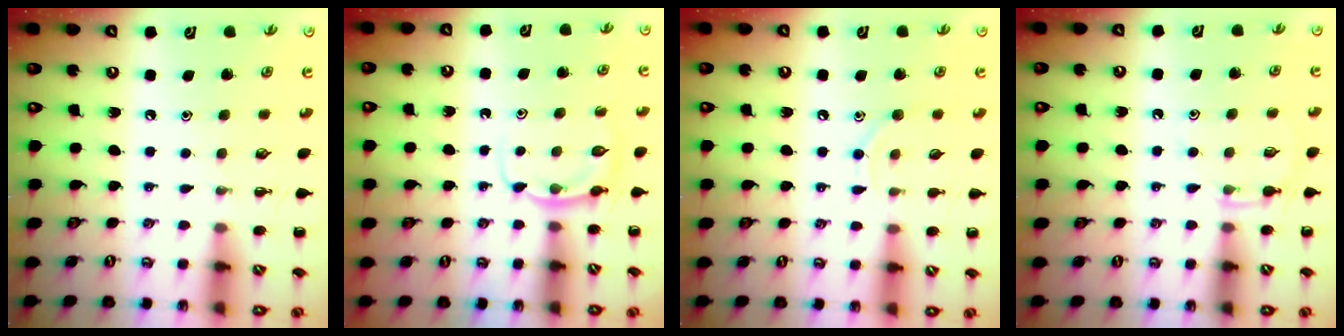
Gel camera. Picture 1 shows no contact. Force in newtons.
{"total": 4.0, "press": 3.8, "slide": 1.4}
{"total": 5.5, "press": 5.3, "slide": 1.3}
{"total": 3.7, "press": 3.4, "slide": 1.4}